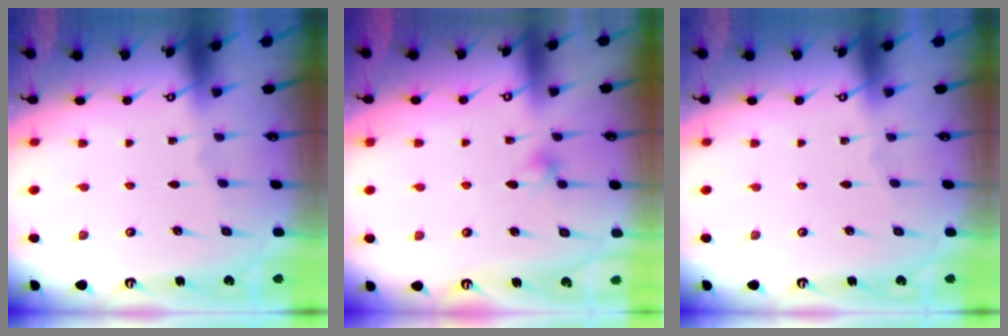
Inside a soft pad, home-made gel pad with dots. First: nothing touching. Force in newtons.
{"total": 6.2, "press": 6.1, "slide": 1.3}
{"total": 0.0}